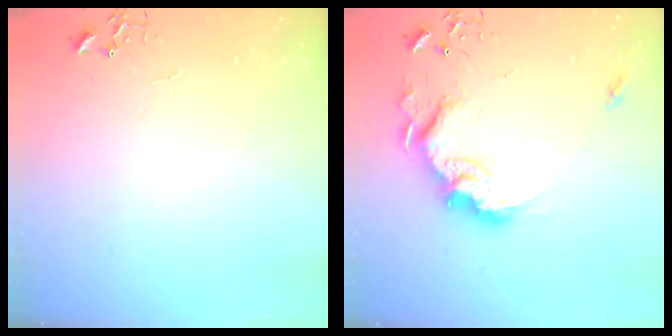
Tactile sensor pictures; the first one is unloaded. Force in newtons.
{"total": 17.8, "press": 17.7, "slide": 2.1}